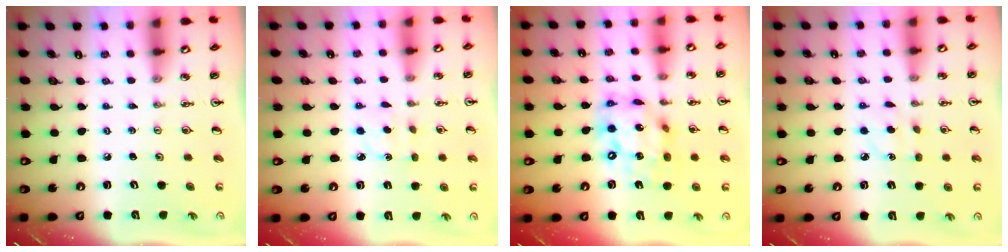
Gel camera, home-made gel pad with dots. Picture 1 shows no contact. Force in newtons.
{"total": 2.4, "press": 2.4, "slide": 0.5}
{"total": 15.0, "press": 14.9, "slide": 1.5}
{"total": 5.2, "press": 5.1, "slide": 0.6}